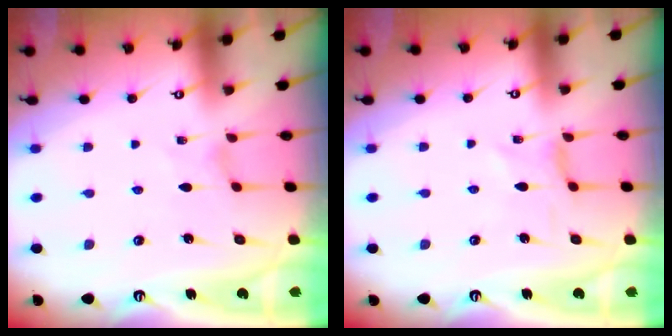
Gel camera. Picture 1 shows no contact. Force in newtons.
{"total": 0.0}